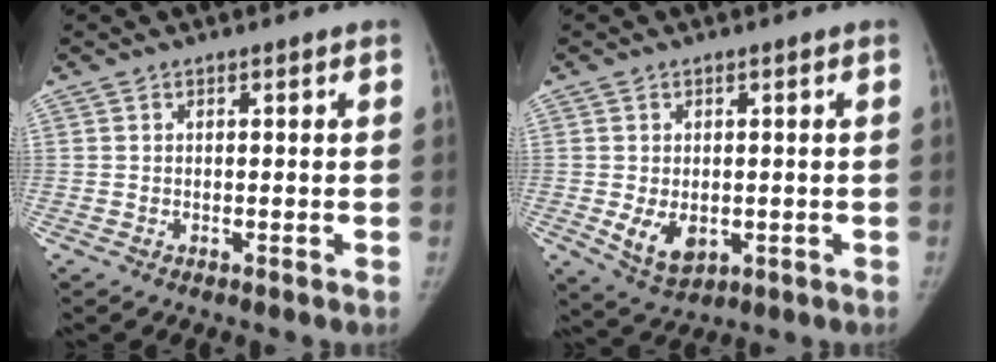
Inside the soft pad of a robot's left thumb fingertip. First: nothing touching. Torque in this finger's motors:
{"motor_torque": [0.19, 1.42, 0.32, -0.21, 0.11]}